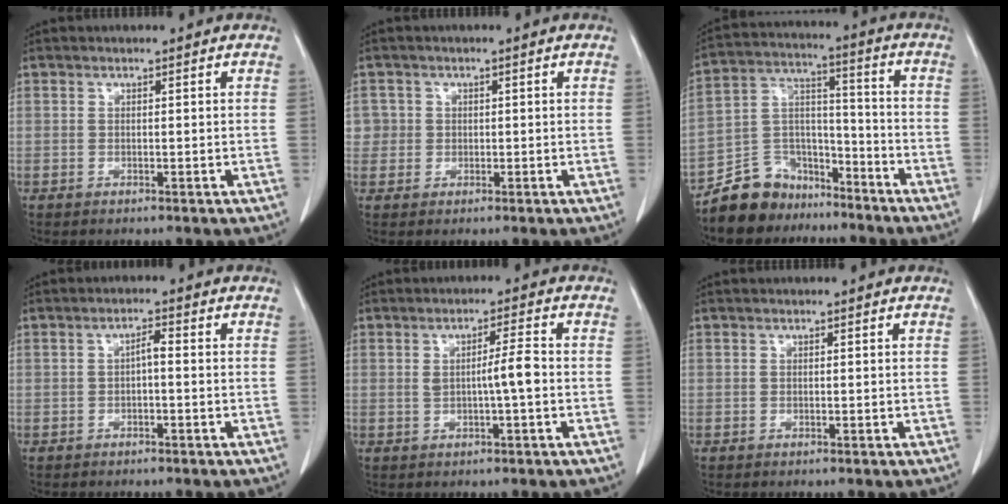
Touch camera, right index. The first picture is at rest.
{"total": 2.4, "force": [0.2, 2.4, -0.2], "torque": [0.025, 0.010, 0.003]}
{"total": 10.7, "force": [-8.6, 6.2, 1.3], "torque": [-0.027, 0.053, -0.155]}
{"total": 1.8, "force": [-0.3, 0.4, 1.7], "torque": [-0.029, 0.005, -0.006]}
{"total": 3.9, "force": [-0.2, 0.0, 3.9], "torque": [-0.063, 0.004, -0.001]}
{"total": 0.0}